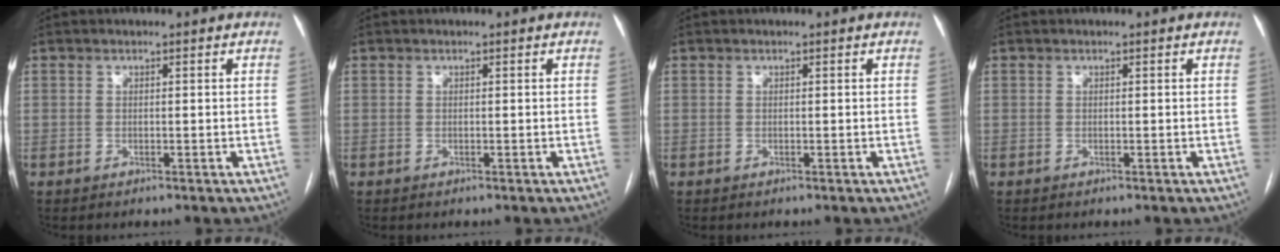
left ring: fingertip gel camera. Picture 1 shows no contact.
{"total": 0.0}
{"total": 0.0}
{"total": 0.0}